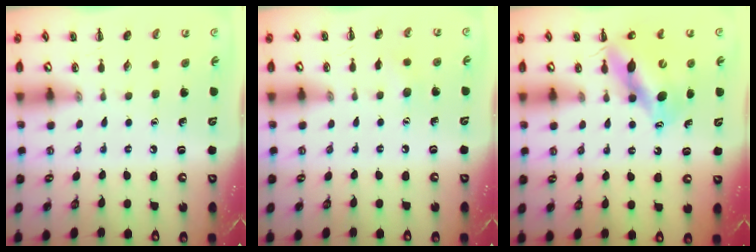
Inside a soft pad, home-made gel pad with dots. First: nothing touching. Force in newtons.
{"total": 4.4, "press": 4.3, "slide": 1.0}
{"total": 11.6, "press": 11.2, "slide": 3.1}